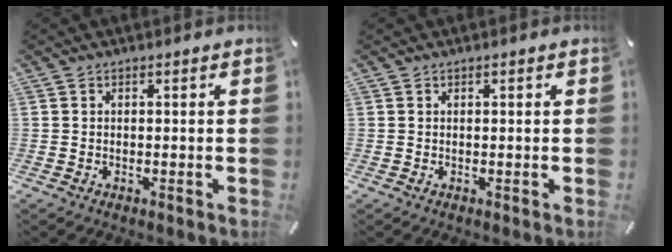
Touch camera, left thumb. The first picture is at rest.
{"total": 0.0}